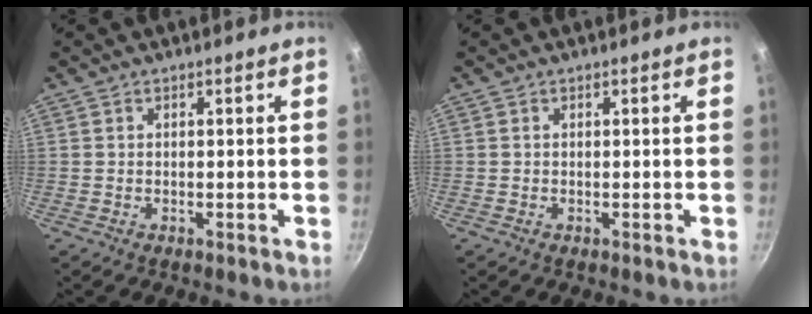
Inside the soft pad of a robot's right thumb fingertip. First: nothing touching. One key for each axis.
{"total": 0.0}